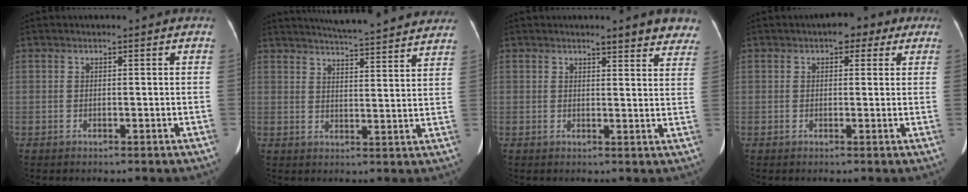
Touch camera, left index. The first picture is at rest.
{"total": 19.6, "force": [17.9, 1.5, 7.8], "torque": [-0.116, -0.001, 0.229]}
{"total": 6.6, "force": [5.8, 1.1, 2.8], "torque": [-0.017, -0.005, 0.056]}
{"total": 3.9, "force": [2.1, 2.4, 2.3], "torque": [-0.021, 0.025, 0.024]}